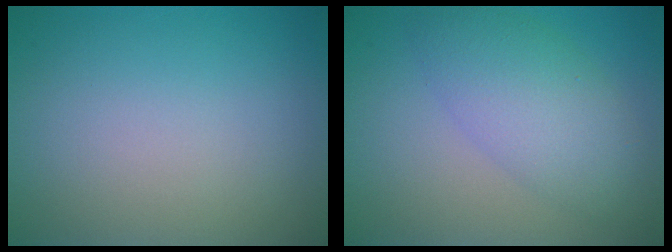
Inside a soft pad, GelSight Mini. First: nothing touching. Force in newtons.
{"total": 5.3, "press": 5.3, "slide": 0.2}